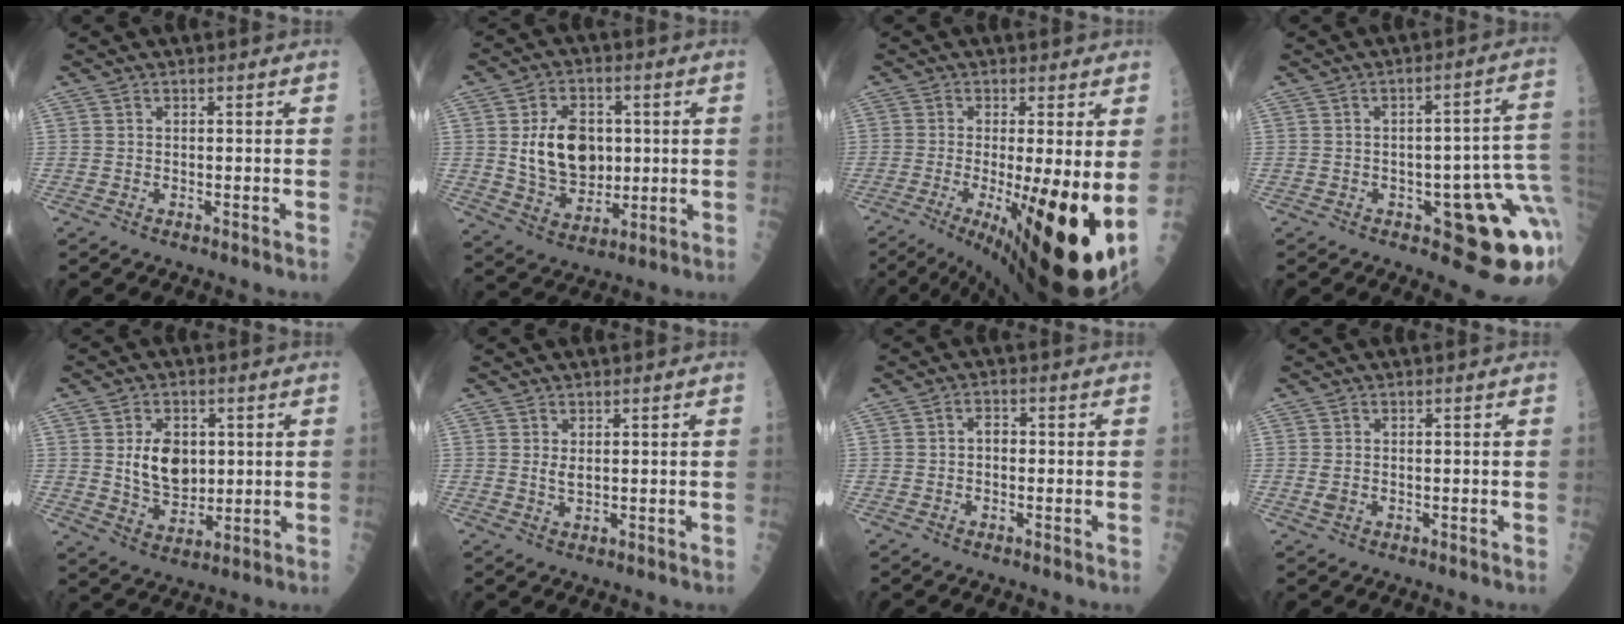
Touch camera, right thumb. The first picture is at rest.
{"total": 13.1, "force": [1.6, 8.9, 9.4], "torque": [-0.125, -0.008, 0.038]}
{"total": 22.0, "force": [-5.1, 4.9, 20.8], "torque": [-0.279, -0.042, -0.063]}
{"total": 15.1, "force": [-3.8, 5.4, 13.6], "torque": [-0.118, 0.028, -0.035]}
{"total": 9.5, "force": [1.7, 6.4, 6.8], "torque": [-0.085, -0.016, 0.041]}
{"total": 1.7, "force": [0.6, 0.8, 1.4], "torque": [-0.024, -0.007, 0.014]}
{"total": 2.3, "force": [-0.1, 1.6, 1.8], "torque": [-0.018, 0.006, -0.005]}
{"total": 1.5, "force": [0.0, 1.1, 1.1], "torque": [-0.020, -0.001, 0.002]}